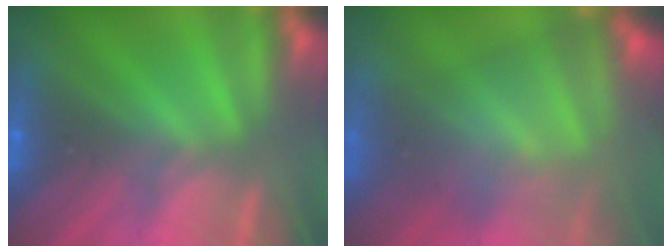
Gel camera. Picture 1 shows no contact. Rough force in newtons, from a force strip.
{"total": 9.1}